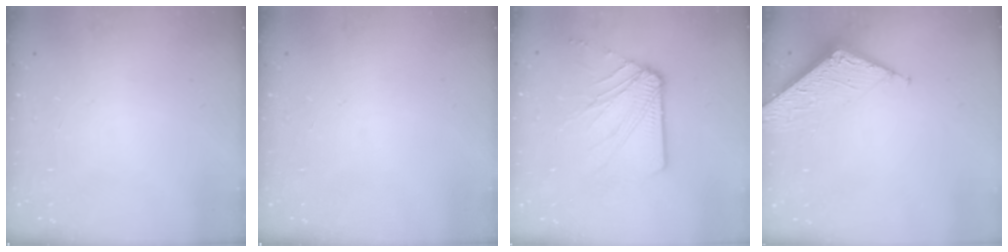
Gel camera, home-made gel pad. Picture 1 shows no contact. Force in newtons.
{"total": 0.0}
{"total": 9.1, "press": 9.0, "slide": 1.2}
{"total": 6.5, "press": 6.5, "slide": 0.4}